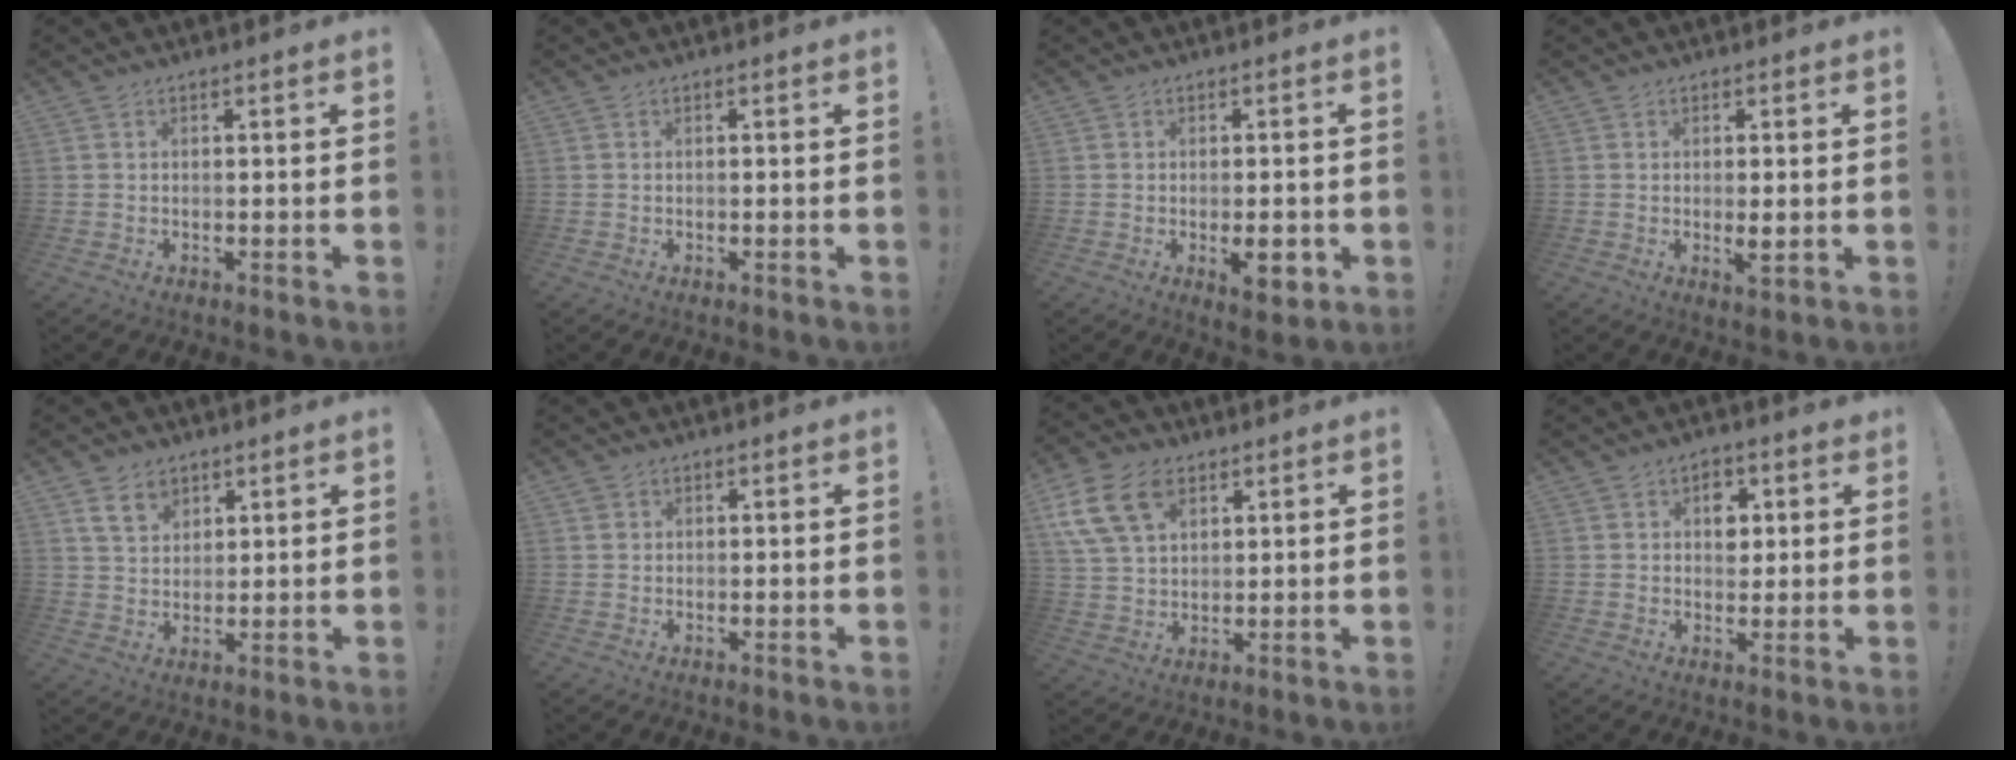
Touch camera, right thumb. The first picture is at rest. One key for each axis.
{"total": 0.0}
{"total": 6.3, "fx": -1.8, "fy": 2.6, "fz": 5.5, "tx": -0.063, "ty": 0.001, "tz": -0.026}
{"total": 3.1, "fx": -0.1, "fy": 0.7, "fz": 3.1, "tx": -0.043, "ty": -0.006, "tz": -0.001}
{"total": 7.6, "fx": 4.6, "fy": 5.2, "fz": 3.1, "tx": -0.047, "ty": -0.018, "tz": 0.089}
{"total": 0.7, "fx": 0.4, "fy": 0.6, "fz": 0.1, "tx": -0.010, "ty": 0.004, "tz": 0.009}
{"total": 14.1, "fx": 6.7, "fy": 9.5, "fz": 8.0, "tx": -0.158, "ty": -0.020, "tz": 0.132}
{"total": 6.4, "fx": 1.8, "fy": 5.0, "fz": 3.5, "tx": -0.024, "ty": -0.007, "tz": 0.024}